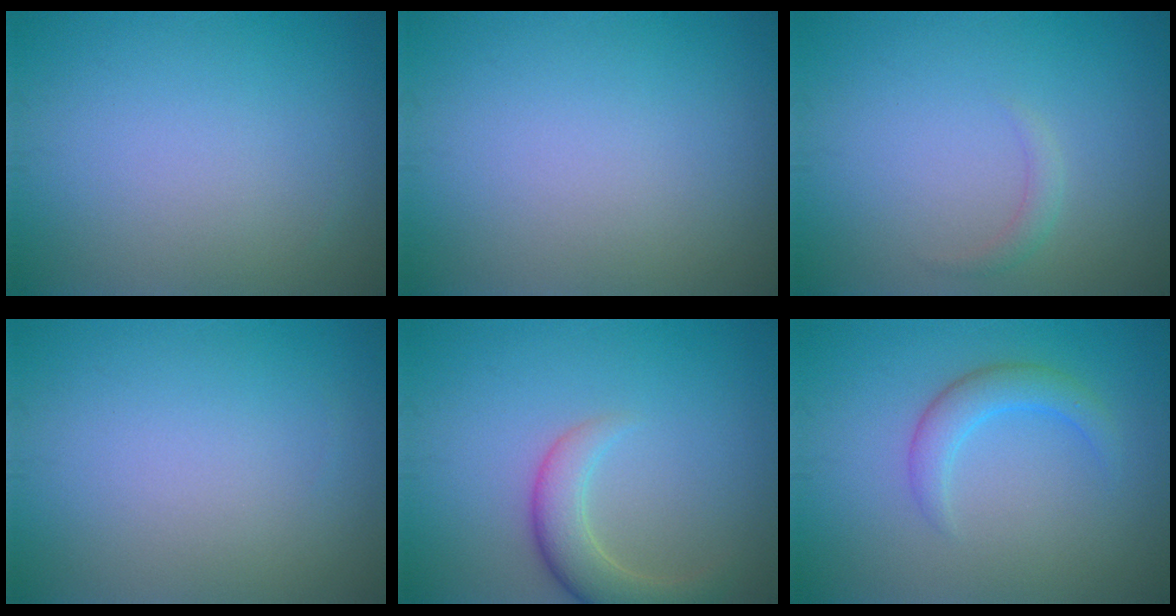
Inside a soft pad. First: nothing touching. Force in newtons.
{"total": 0.0}
{"total": 1.0, "press": 1.0, "slide": 0.0}
{"total": 0.0}
{"total": 4.1, "press": 4.1, "slide": 0.3}
{"total": 2.6, "press": 2.6, "slide": 0.0}